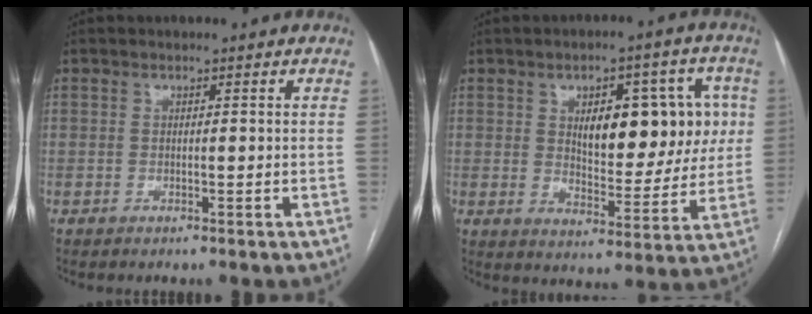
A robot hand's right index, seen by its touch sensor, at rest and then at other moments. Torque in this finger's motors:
{"motor_torque": [1.19, 0.86, 0.38, 0.09]}